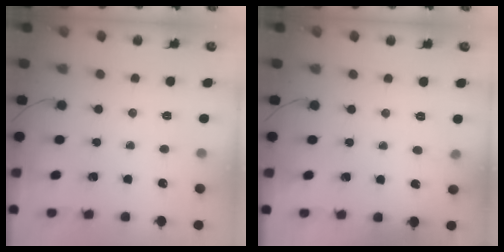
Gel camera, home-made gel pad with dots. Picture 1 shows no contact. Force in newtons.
{"total": 2.7, "press": 2.2, "slide": 1.6}